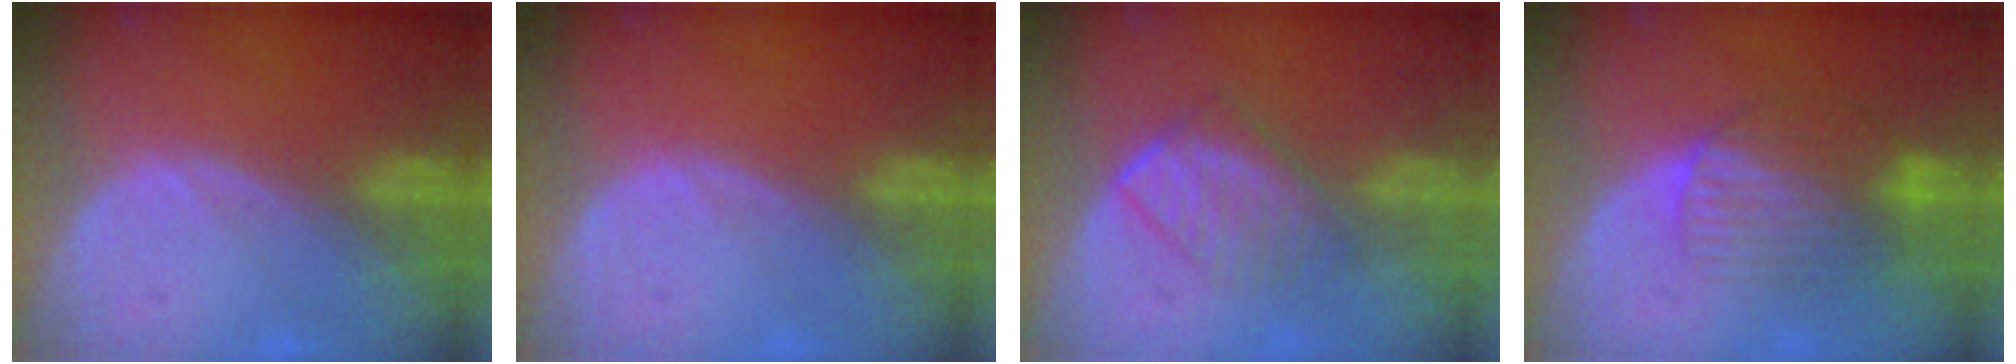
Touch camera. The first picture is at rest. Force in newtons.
{"total": 0.0}
{"total": 6.0, "press": 5.7, "slide": 2.0}
{"total": 7.8, "press": 7.4, "slide": 2.4}